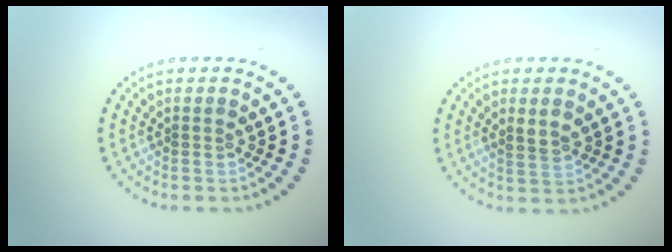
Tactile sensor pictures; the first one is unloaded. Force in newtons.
{"total": 1.7, "press": 1.6, "slide": 0.5}